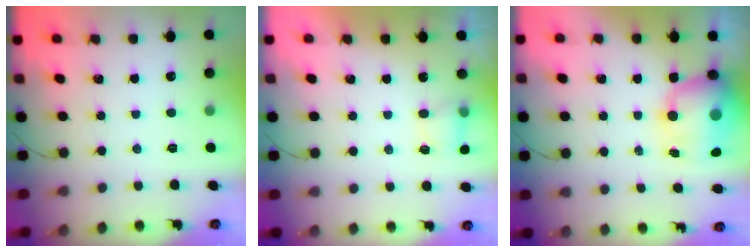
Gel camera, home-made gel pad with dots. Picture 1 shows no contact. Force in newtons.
{"total": 5.3, "press": 5.1, "slide": 1.3}
{"total": 13.0, "press": 12.6, "slide": 3.5}